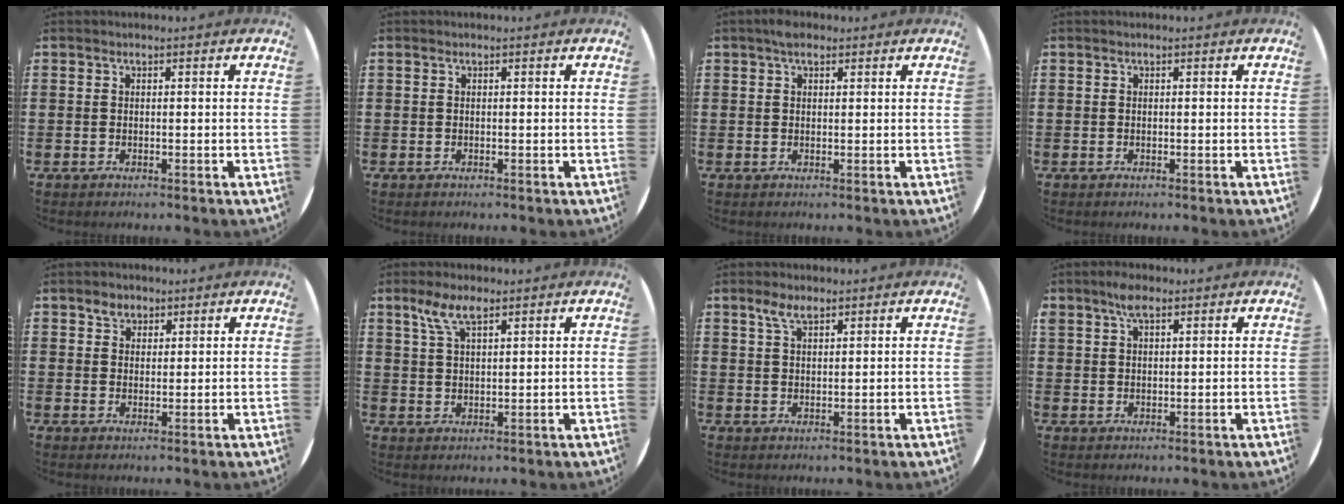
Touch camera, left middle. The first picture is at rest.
{"total": 0.0}
{"total": 1.9, "force": [1.4, 0.8, 1.0], "torque": [-0.014, 0.003, 0.022]}
{"total": 0.0}
{"total": 2.3, "force": [1.8, 1.4, 0.4], "torque": [-0.003, 0.000, 0.033]}
{"total": 5.1, "force": [3.3, 1.8, 3.5], "torque": [-0.077, 0.007, 0.058]}
{"total": 3.1, "force": [2.2, 1.1, 1.9], "torque": [-0.042, 0.006, 0.039]}
{"total": 3.1, "force": [2.3, 1.4, 1.7], "torque": [-0.021, 0.000, 0.038]}